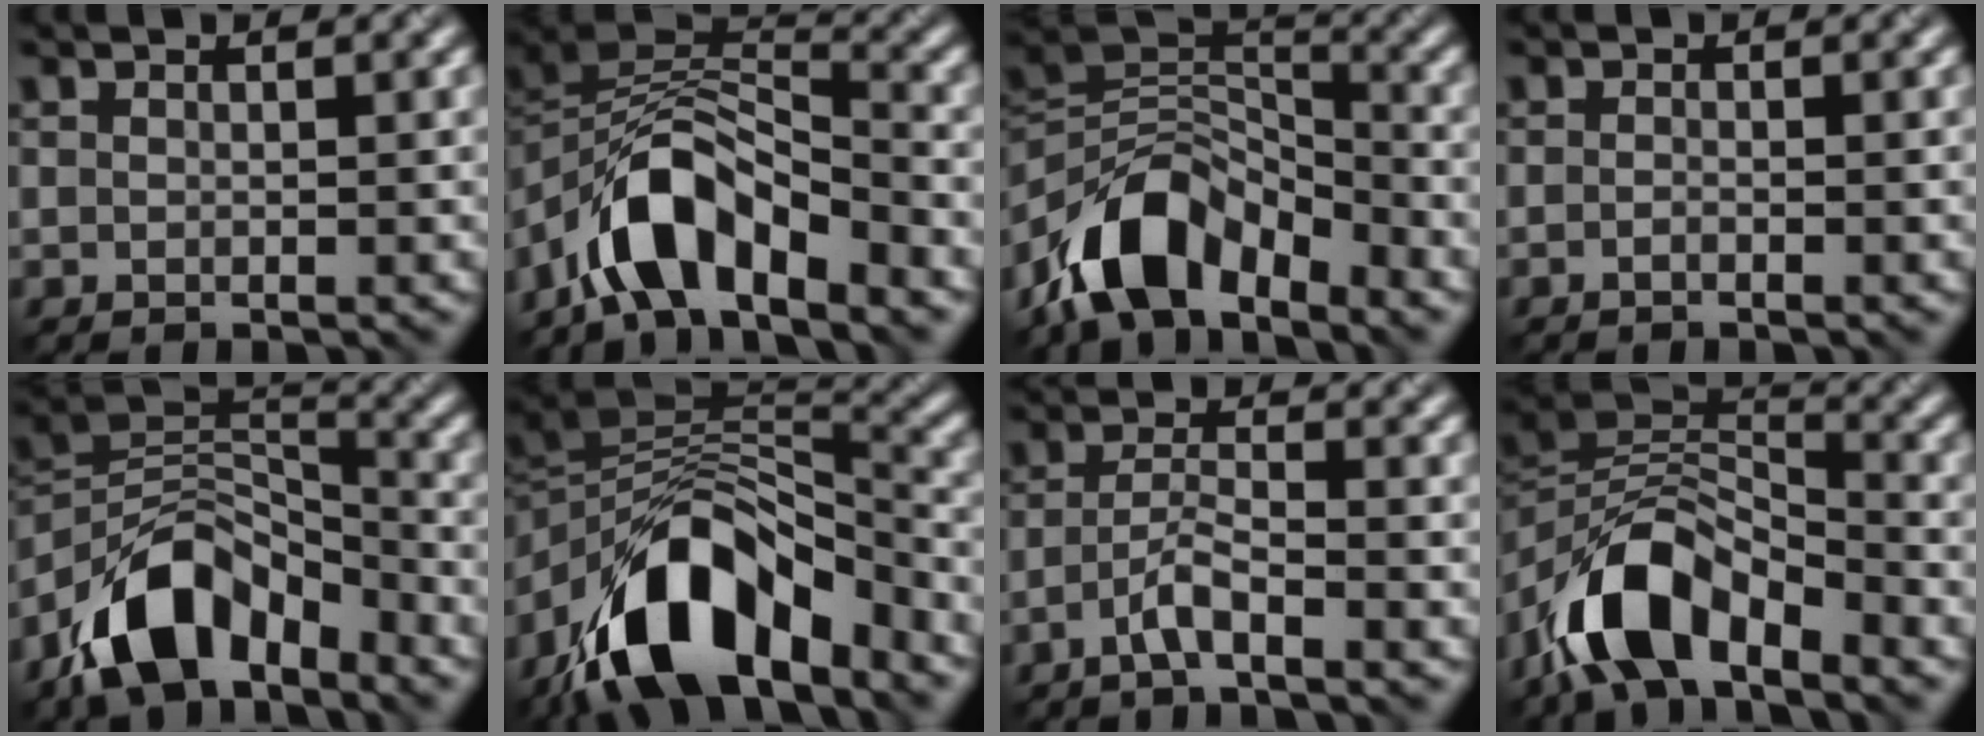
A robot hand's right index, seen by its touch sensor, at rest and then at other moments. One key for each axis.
{"total": 7.8, "fx": -4.8, "fy": 3.3, "fz": 5.1, "tx": -0.078, "ty": 0.008, "tz": -0.095}
{"total": 8.7, "fx": -5.8, "fy": 4.2, "fz": 4.9, "tx": -0.076, "ty": 0.007, "tz": -0.115}
{"total": 0.7, "fx": -0.5, "fy": 0.2, "fz": 0.5, "tx": -0.009, "ty": -0.001, "tz": -0.010}
{"total": 9.7, "fx": -6.5, "fy": 4.7, "fz": 5.5, "tx": -0.088, "ty": 0.008, "tz": -0.130}
{"total": 12.6, "fx": -7.4, "fy": 5.3, "fz": 8.7, "tx": -0.143, "ty": 0.005, "tz": -0.137}
{"total": 2.9, "fx": -1.9, "fy": 0.3, "fz": 2.1, "tx": -0.044, "ty": 0.010, "tz": -0.044}
{"total": 8.7, "fx": -5.4, "fy": 3.9, "fz": 5.6, "tx": -0.099, "ty": 0.008, "tz": -0.107}